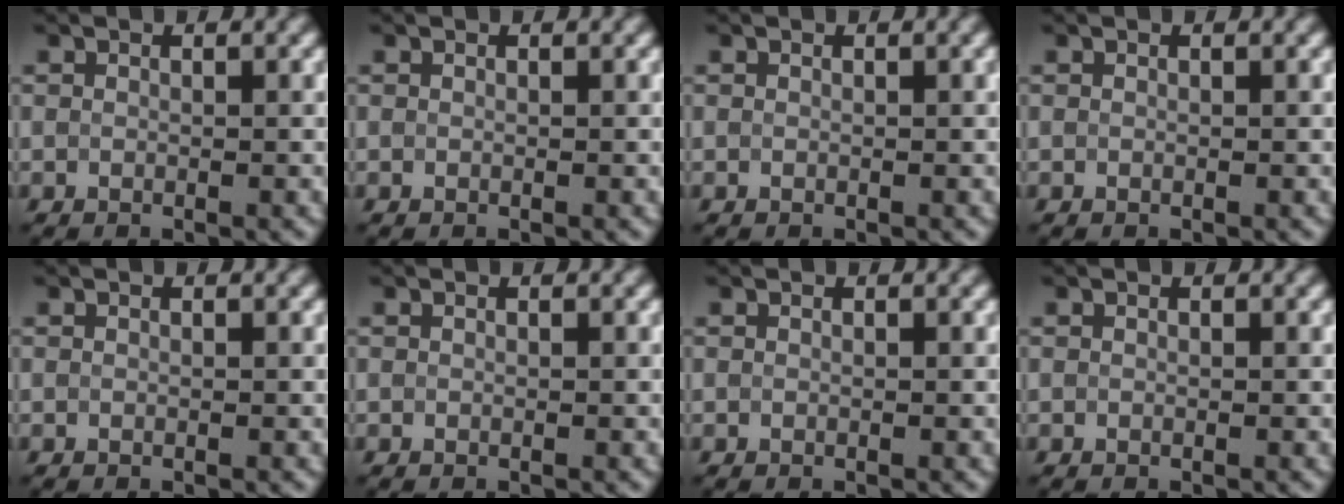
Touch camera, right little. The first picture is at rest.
{"total": 0.0}
{"total": 0.7, "force": [0.3, 0.3, 0.6], "torque": [-0.002, 0.004, -0.002]}
{"total": 0.0}
{"total": 0.0}
{"total": 0.0}
{"total": 0.0}
{"total": 0.0}